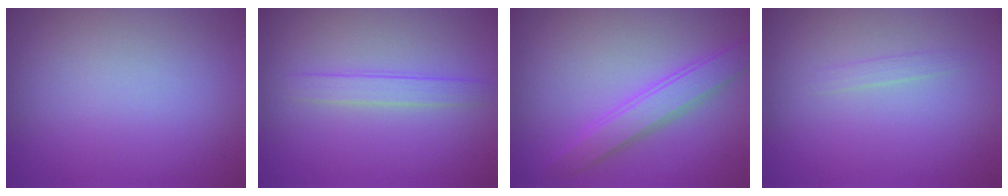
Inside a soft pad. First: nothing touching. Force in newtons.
{"total": 1.7, "press": 1.7, "slide": 0.1}
{"total": 3.0, "press": 3.0, "slide": 0.1}
{"total": 0.7, "press": 0.7, "slide": 0.1}